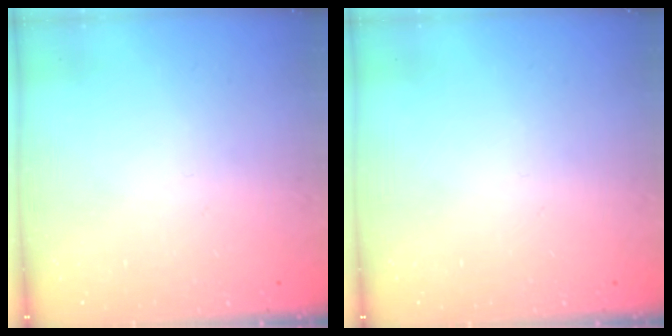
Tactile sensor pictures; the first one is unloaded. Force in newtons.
{"total": 0.0}